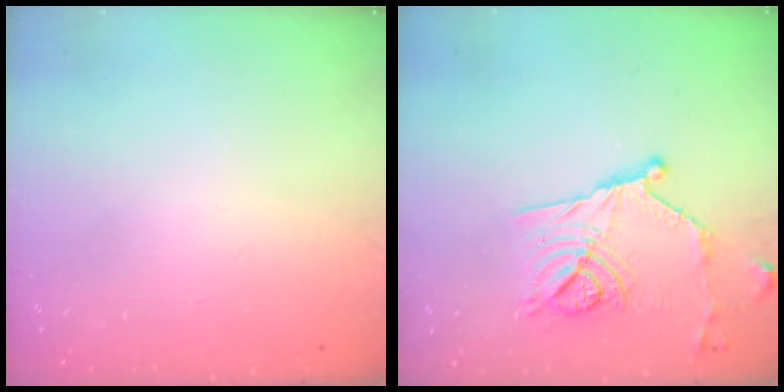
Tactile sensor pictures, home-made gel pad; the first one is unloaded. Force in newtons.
{"total": 14.8, "press": 14.6, "slide": 2.2}